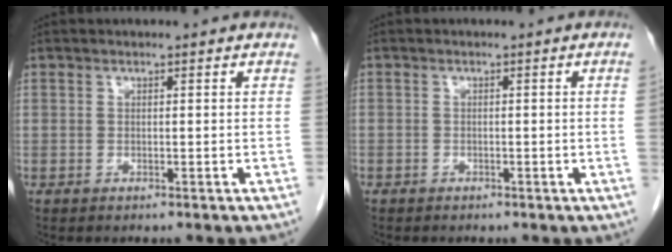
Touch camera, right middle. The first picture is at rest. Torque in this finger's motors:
{"motor_torque": [0.95, -1.19, -0.15, -0.21]}